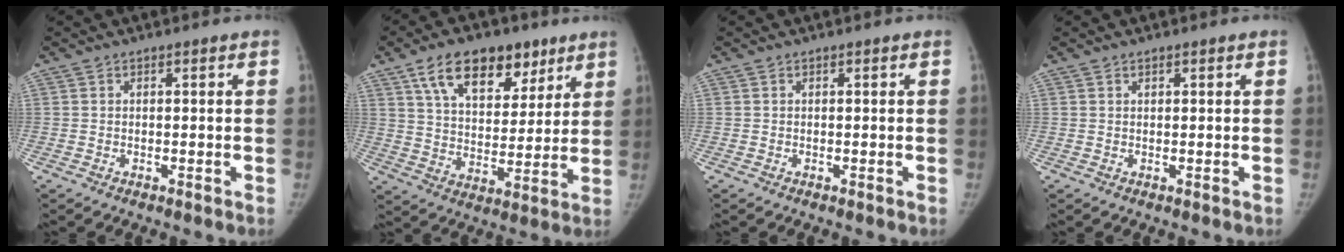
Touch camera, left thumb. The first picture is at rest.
{"total": 16.9, "force": [9.8, 9.7, 9.7], "torque": [-0.112, -0.030, 0.165]}
{"total": 0.0}
{"total": 0.6, "force": [0.4, 0.3, 0.2], "torque": [-0.002, -0.002, 0.006]}